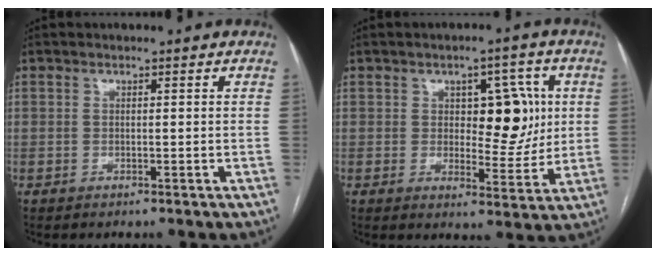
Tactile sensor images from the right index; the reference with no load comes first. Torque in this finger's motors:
{"motor_torque": [0.07, 0.24, 0.22, 0.02]}